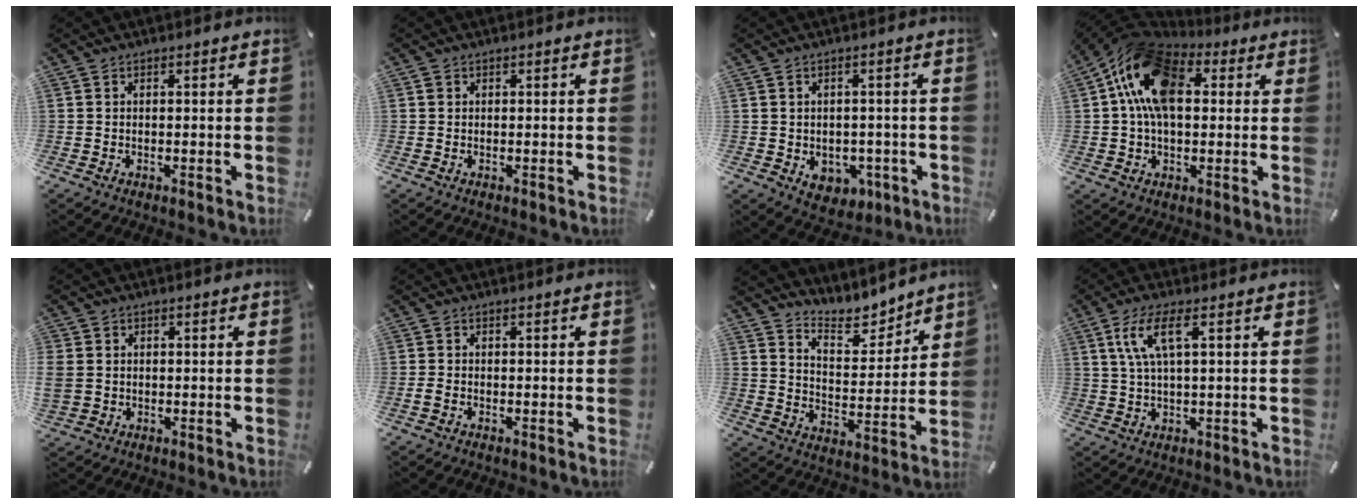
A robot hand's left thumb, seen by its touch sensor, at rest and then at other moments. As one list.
[{"total": 0.6, "force": [0.1, 0.6, 0.1], "torque": [-0.001, 0.004, 0.002]}, {"total": 5.3, "force": [-1.2, 4.5, 2.5], "torque": [-0.020, 0.004, -0.019]}, {"total": 17.1, "force": [4.1, 11.1, 12.4], "torque": [-0.235, 0.013, 0.073]}, {"total": 4.0, "force": [0.3, 3.6, 1.6], "torque": [-0.044, 0.003, 0.006]}, {"total": 1.1, "force": [-0.6, 0.6, 0.7], "torque": [-0.012, 0.001, -0.012]}, {"total": 8.6, "force": [7.7, 3.7, 0.4], "torque": [-0.014, -0.079, 0.140]}, {"total": 8.0, "force": [2.9, 2.2, 7.2], "torque": [-0.153, 0.001, 0.047]}]